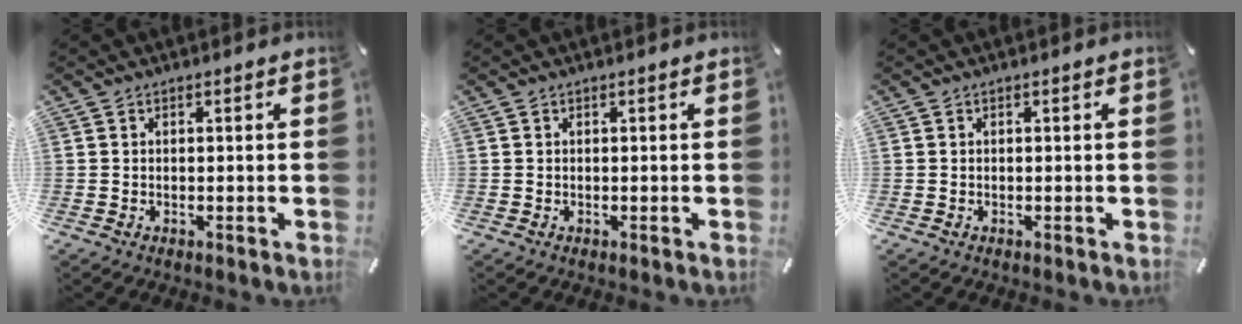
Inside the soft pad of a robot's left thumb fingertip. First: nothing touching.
{"total": 0.0}
{"total": 0.0}